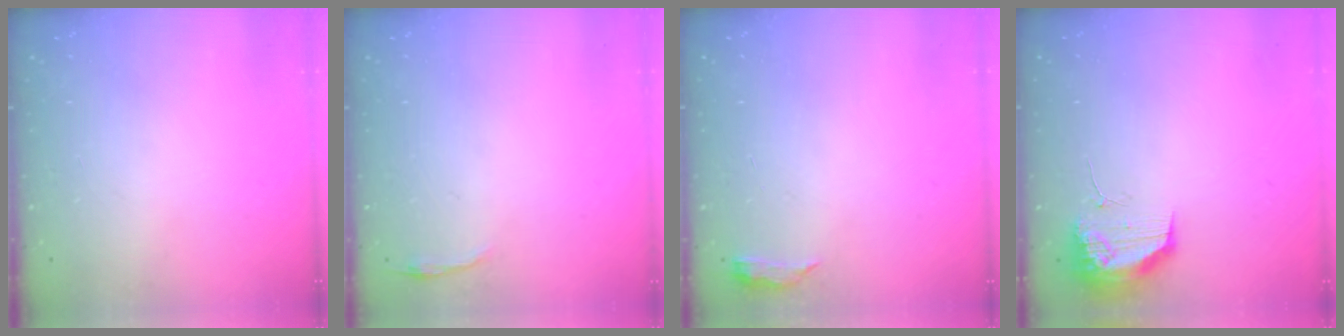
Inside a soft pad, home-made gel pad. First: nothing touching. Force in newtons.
{"total": 2.9, "press": 2.8, "slide": 0.7}
{"total": 3.2, "press": 3.1, "slide": 0.6}
{"total": 19.1, "press": 13.1, "slide": 13.9}